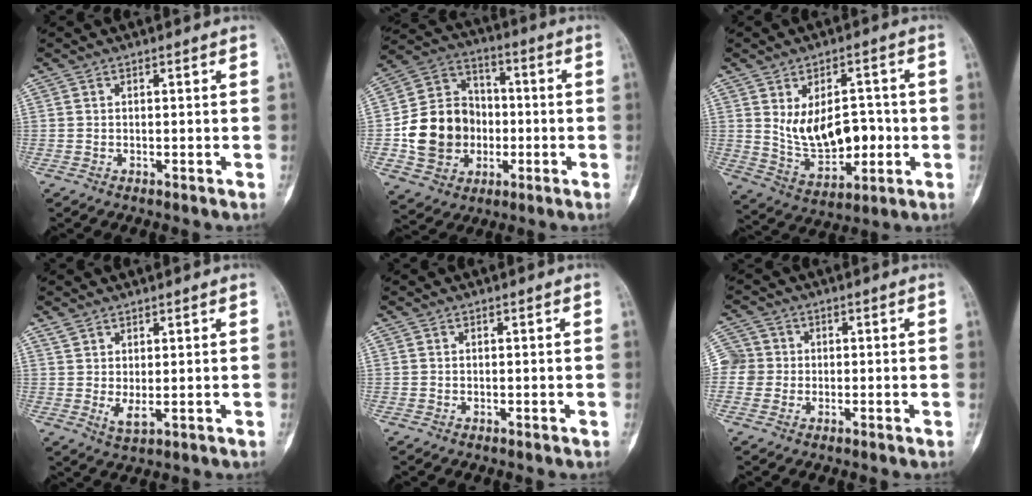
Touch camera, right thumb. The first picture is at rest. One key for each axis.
{"total": 16.5, "fx": -2.3, "fy": 14.0, "fz": 8.3, "tx": -0.117, "ty": 0.031, "tz": -0.036}
{"total": 13.2, "fx": 0.2, "fy": 8.1, "fz": 10.4, "tx": -0.138, "ty": 0.001, "tz": 0.025}
{"total": 3.4, "fx": 1.0, "fy": 1.4, "fz": 2.9, "tx": -0.061, "ty": -0.005, "tz": 0.029}
{"total": 0.0}
{"total": 5.3, "fx": -0.1, "fy": 5.2, "fz": 0.8, "tx": 0.003, "ty": 0.012, "tz": -0.010}